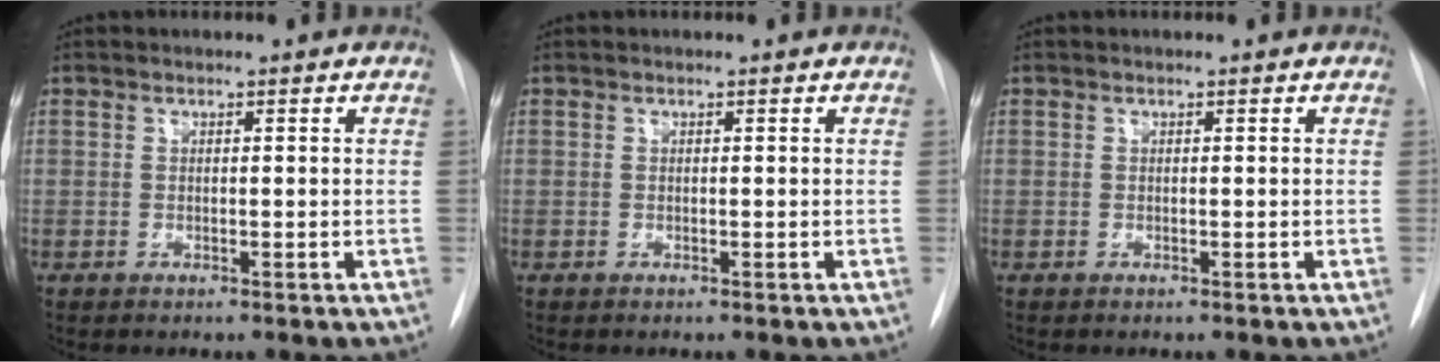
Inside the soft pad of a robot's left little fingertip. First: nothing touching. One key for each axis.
{"total": 0.0}
{"total": 0.0}